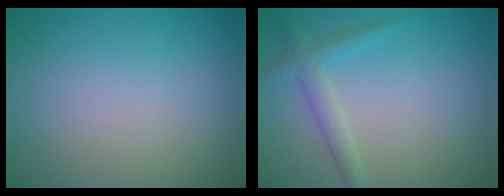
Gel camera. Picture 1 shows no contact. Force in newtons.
{"total": 2.3, "press": 2.3, "slide": 0.1}